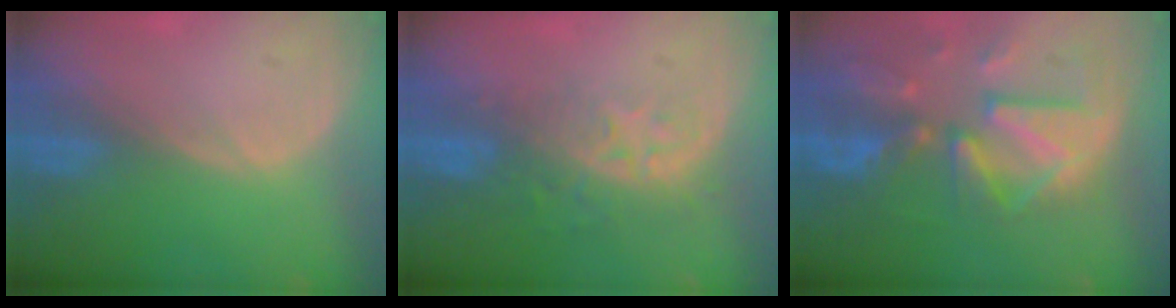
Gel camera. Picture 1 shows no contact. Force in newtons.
{"total": 8.6, "press": 7.0, "slide": 4.9}
{"total": 12.1, "press": 10.5, "slide": 6.1}